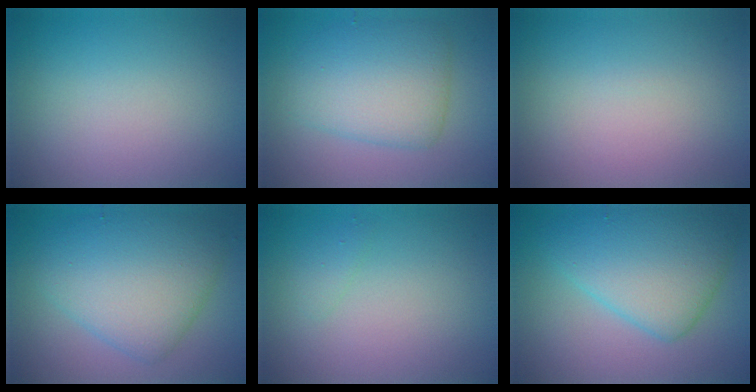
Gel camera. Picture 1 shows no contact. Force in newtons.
{"total": 5.4, "press": 5.4, "slide": 0.2}
{"total": 0.0}
{"total": 7.1, "press": 7.1, "slide": 0.0}
{"total": 0.8, "press": 0.8, "slide": 0.0}
{"total": 6.6, "press": 6.6, "slide": 0.2}